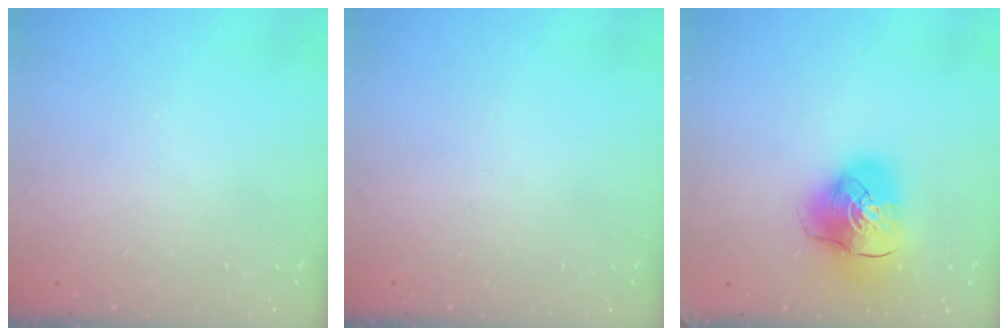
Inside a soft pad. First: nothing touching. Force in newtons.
{"total": 0.0}
{"total": 13.0, "press": 12.9, "slide": 1.8}